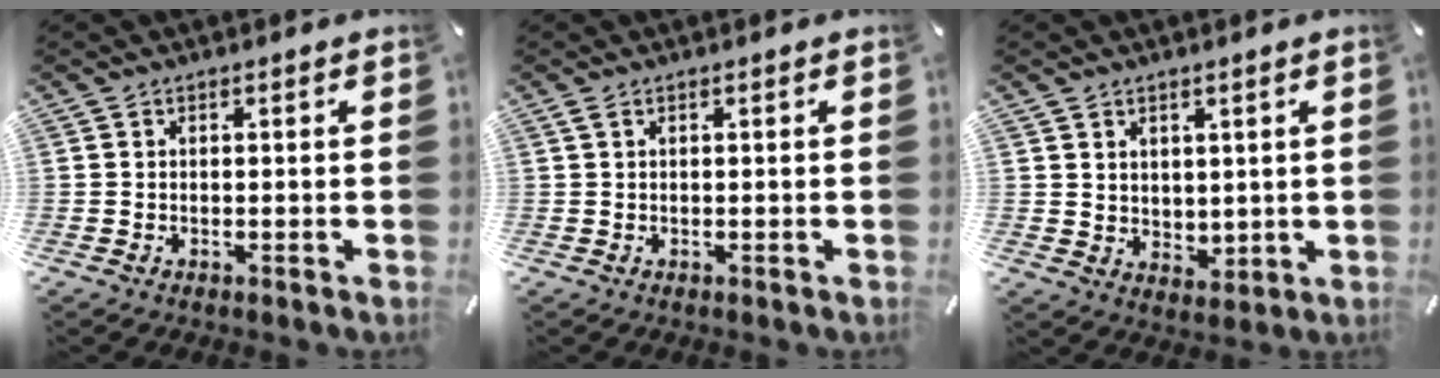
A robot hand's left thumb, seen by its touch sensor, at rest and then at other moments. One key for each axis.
{"total": 0.7, "fx": 0.2, "fy": 0.1, "fz": 0.6, "tx": -0.012, "ty": 0.001, "tz": 0.004}
{"total": 4.6, "fx": 3.0, "fy": 3.5, "fz": -0.4, "tx": 0.020, "ty": -0.022, "tz": 0.053}